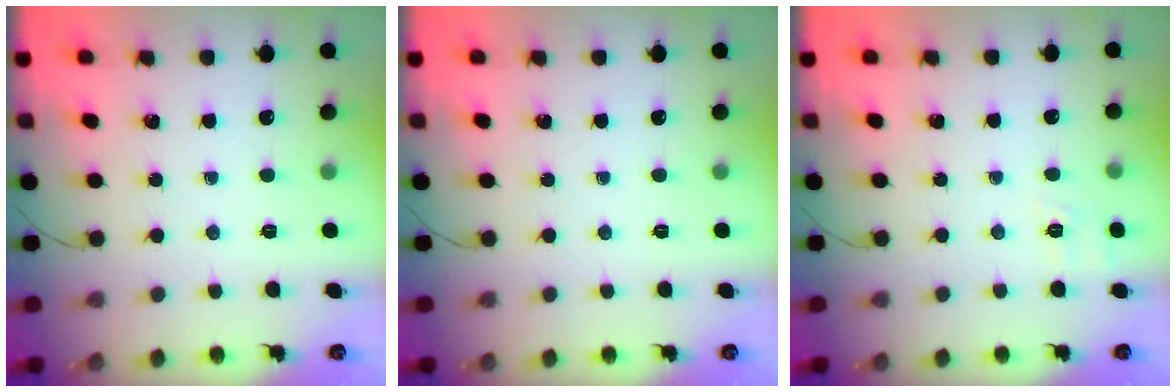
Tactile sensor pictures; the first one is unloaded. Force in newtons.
{"total": 0.0}
{"total": 1.9, "press": 0.8, "slide": 1.7}